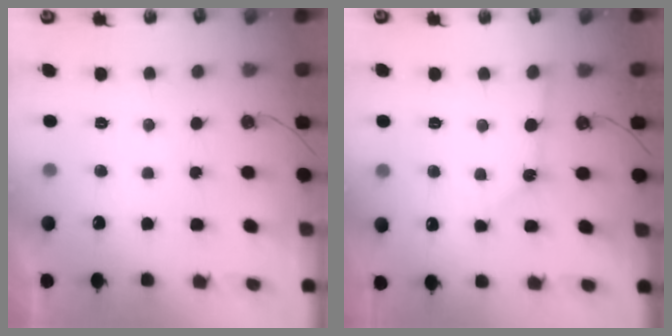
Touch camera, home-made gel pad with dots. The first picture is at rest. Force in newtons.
{"total": 2.7, "press": 2.7, "slide": 0.3}